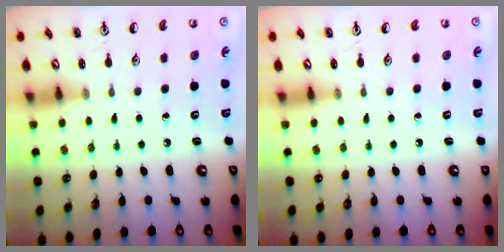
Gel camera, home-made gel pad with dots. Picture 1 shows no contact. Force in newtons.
{"total": 0.0}